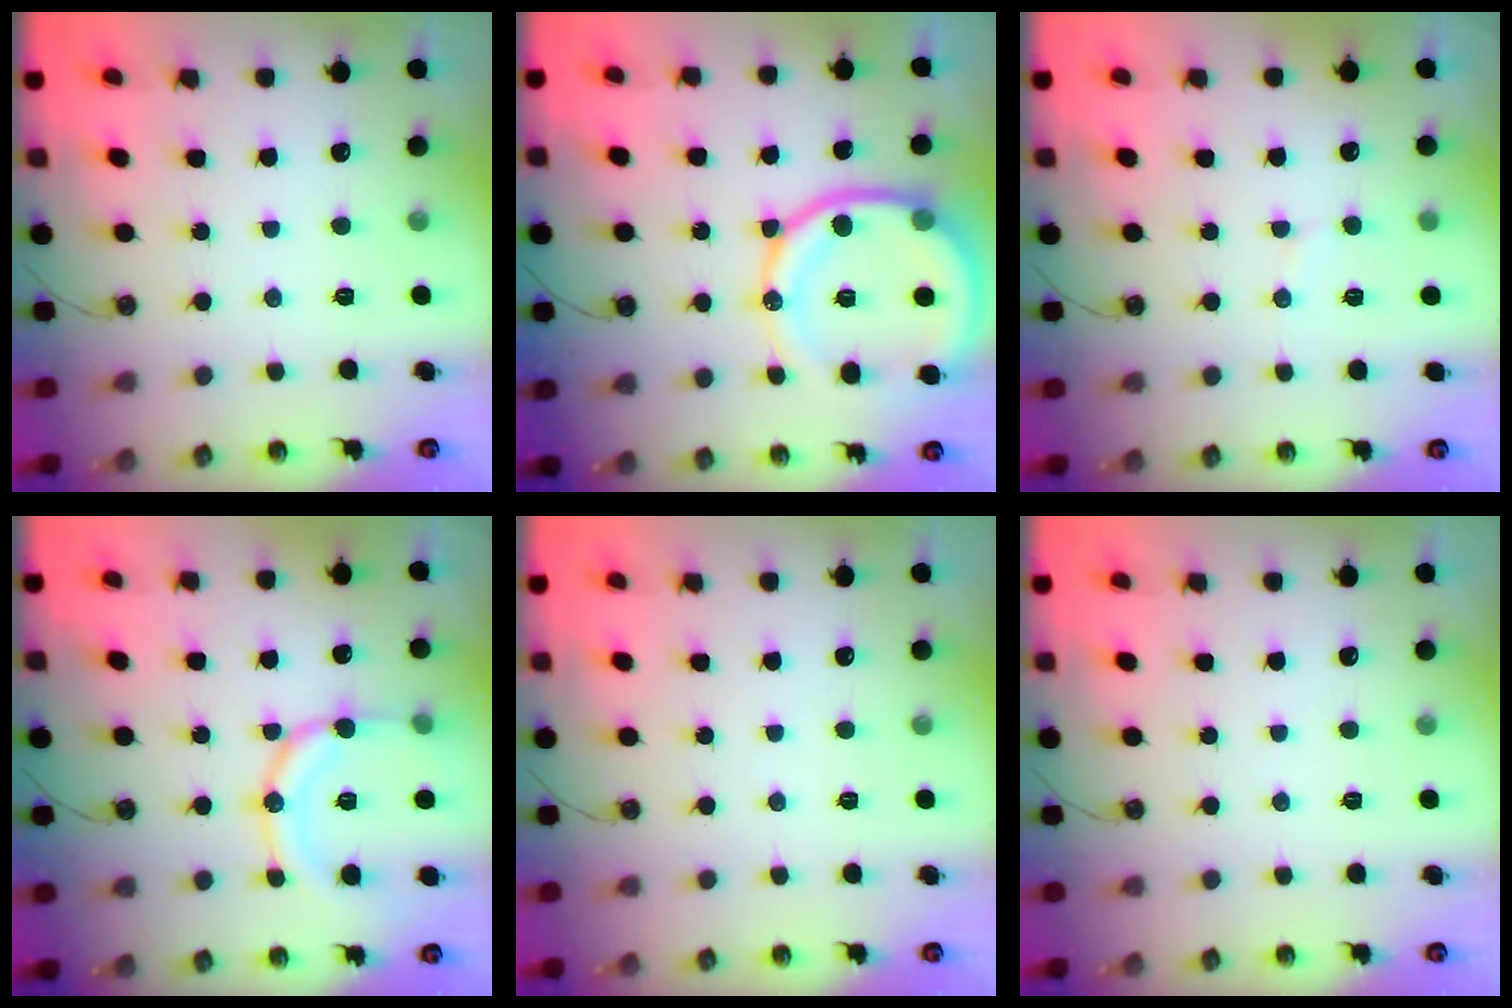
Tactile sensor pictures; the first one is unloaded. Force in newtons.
{"total": 17.8, "press": 17.7, "slide": 2.2}
{"total": 4.8, "press": 4.7, "slide": 0.7}
{"total": 15.7, "press": 15.3, "slide": 3.3}
{"total": 0.0}
{"total": 0.0}